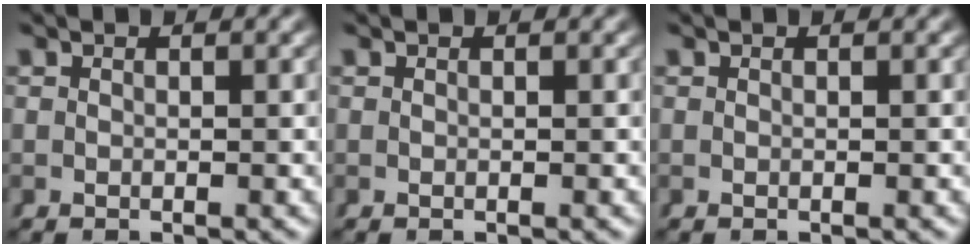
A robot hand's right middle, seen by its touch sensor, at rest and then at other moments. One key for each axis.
{"total": 0.0}
{"total": 0.0}